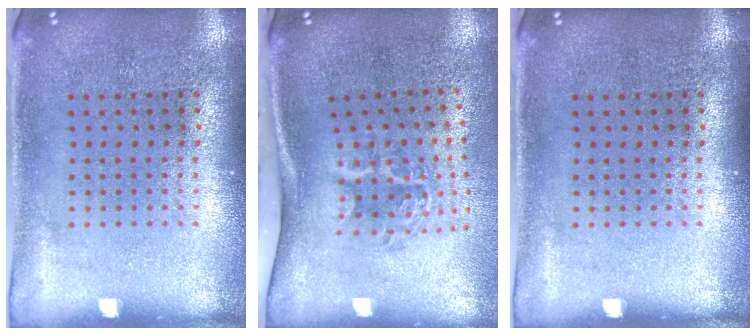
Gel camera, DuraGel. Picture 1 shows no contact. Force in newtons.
{"total": 2.0, "press": 1.3, "slide": 1.6}
{"total": 0.0}